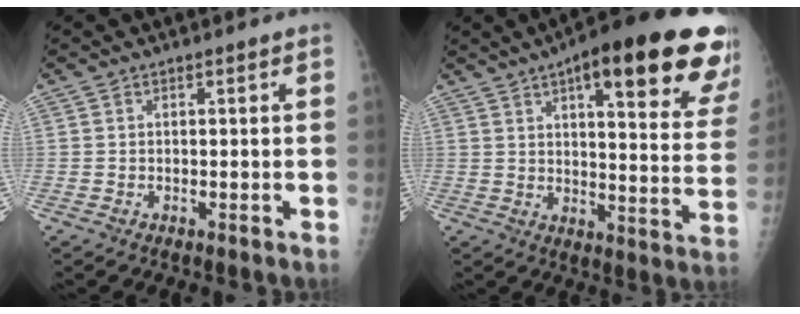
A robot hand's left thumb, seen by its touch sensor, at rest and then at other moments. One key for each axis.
{"total": 26.7, "fx": 14.8, "fy": 7.2, "fz": 21.0, "tx": -0.239, "ty": -0.030, "tz": 0.190}